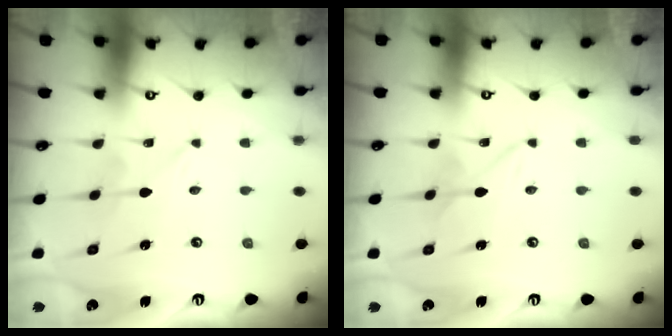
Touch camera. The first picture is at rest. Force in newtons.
{"total": 1.6, "press": 1.6, "slide": 0.2}